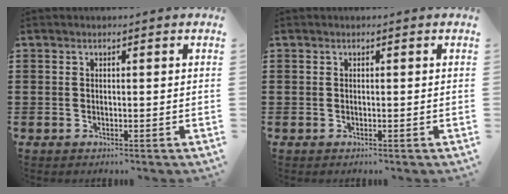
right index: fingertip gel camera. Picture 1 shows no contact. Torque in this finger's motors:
{"motor_torque": [1.24, 0.90, 0.00, 0.00]}